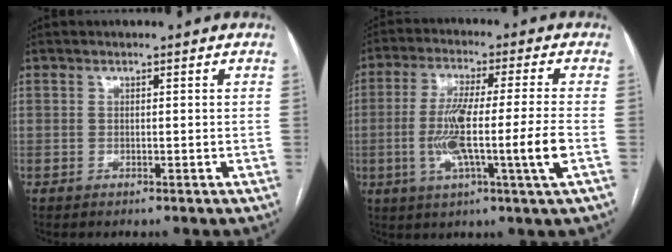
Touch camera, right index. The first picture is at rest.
{"total": 12.0, "force": [-2.4, -0.8, 11.8], "torque": [-0.221, -0.010, -0.048]}